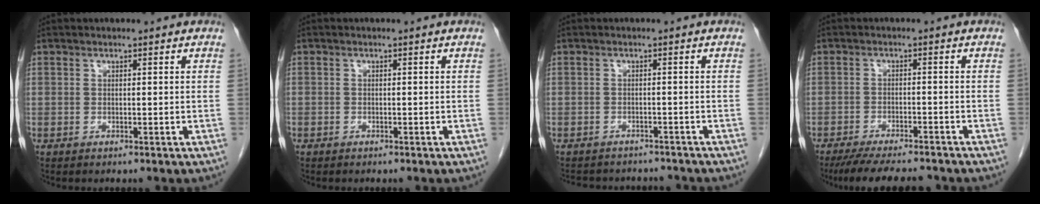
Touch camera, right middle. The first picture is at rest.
{"total": 0.5, "force": [-0.4, 0.4, 0.0], "torque": [-0.008, 0.003, -0.009]}
{"total": 8.6, "force": [-7.9, 2.7, 1.8], "torque": [-0.035, 0.008, -0.094]}
{"total": 11.0, "force": [-9.8, 1.8, 4.8], "torque": [-0.074, -0.014, -0.141]}